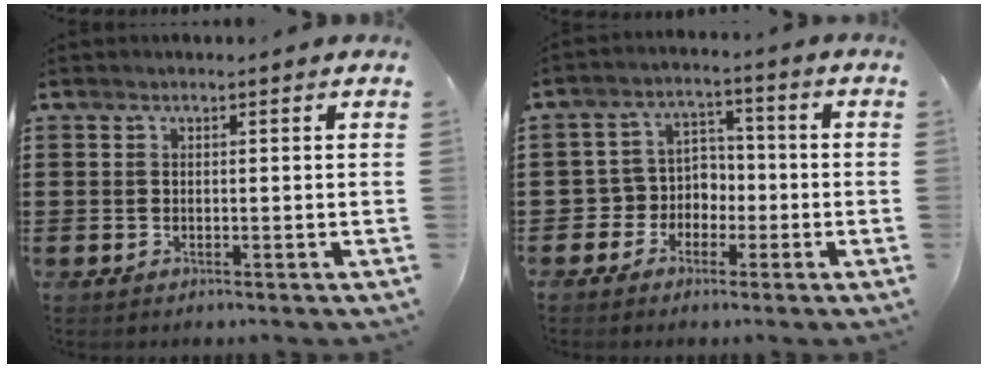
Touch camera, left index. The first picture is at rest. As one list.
[{"total": 4.8, "force": [-2.1, 4.2, 0.6], "torque": [-0.030, 0.010, -0.046]}]